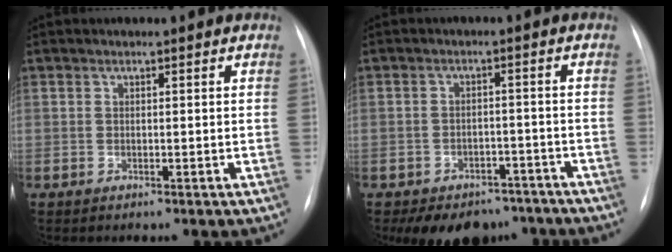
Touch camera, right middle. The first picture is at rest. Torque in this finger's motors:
{"motor_torque": [0.97, -0.95, 0.13, 0.04]}